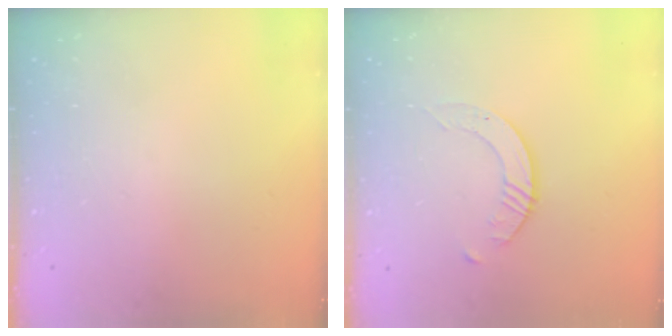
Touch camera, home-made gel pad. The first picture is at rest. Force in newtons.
{"total": 2.6, "press": 2.6, "slide": 0.3}